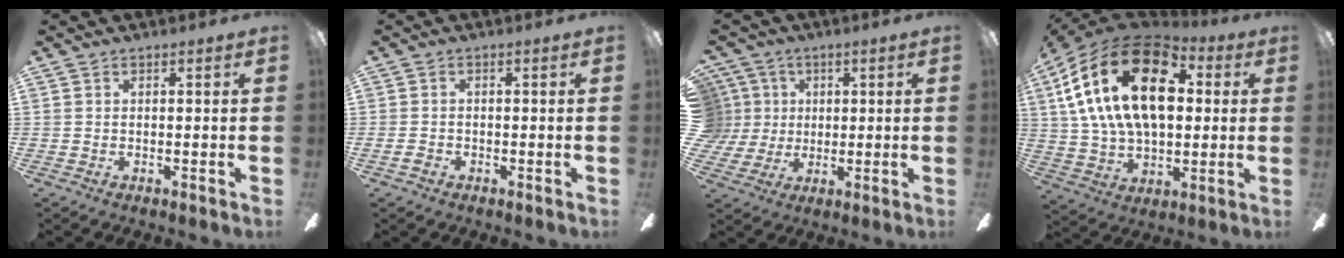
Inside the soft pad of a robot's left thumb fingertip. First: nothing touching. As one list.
[{"total": 1.6, "force": [-0.8, 1.2, 0.7], "torque": [-0.012, 0.006, -0.017]}, {"total": 9.1, "force": [2.1, 8.7, 1.7], "torque": [-0.063, -0.001, 0.046]}, {"total": 26.6, "force": [8.4, 15.6, 19.8], "torque": [-0.377, -0.008, 0.140]}]